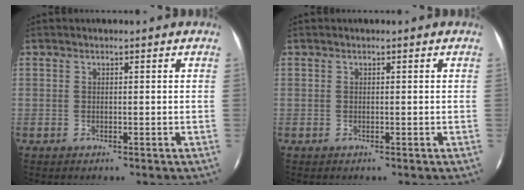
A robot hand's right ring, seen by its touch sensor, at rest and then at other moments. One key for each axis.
{"total": 0.0}